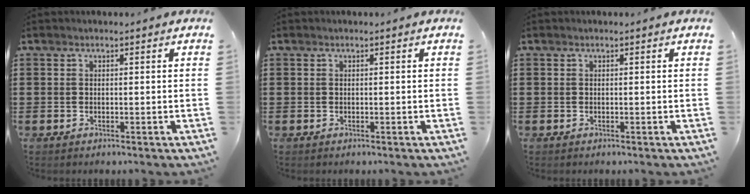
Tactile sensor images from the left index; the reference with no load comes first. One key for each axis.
{"total": 0.0}
{"total": 0.0}